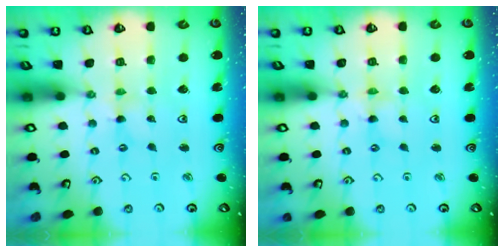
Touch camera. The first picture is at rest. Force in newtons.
{"total": 0.5, "press": 0.5, "slide": 0.2}